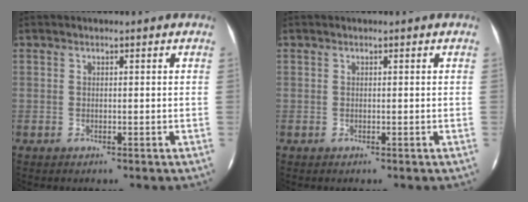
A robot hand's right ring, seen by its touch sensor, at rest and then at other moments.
{"total": 0.0}